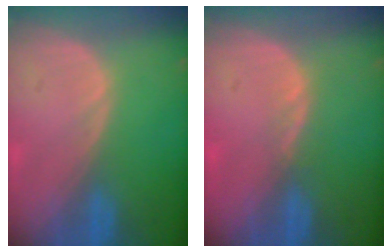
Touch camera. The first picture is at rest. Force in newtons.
{"total": 1.1, "press": 1.0, "slide": 0.5}